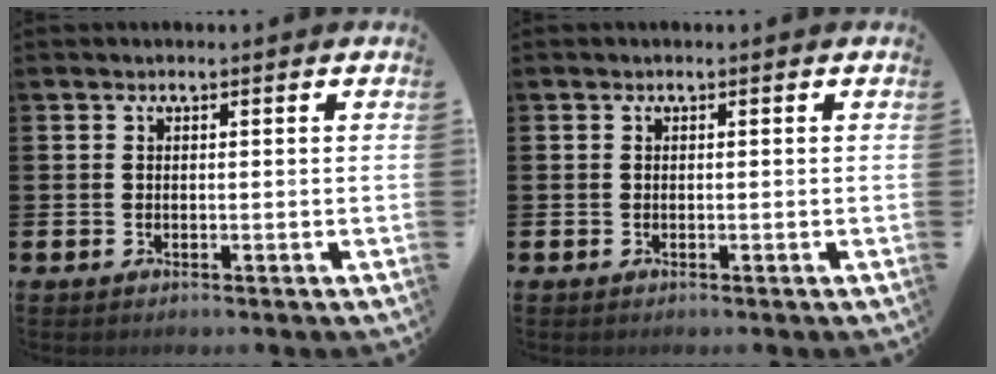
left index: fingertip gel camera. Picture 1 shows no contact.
{"total": 0.0}